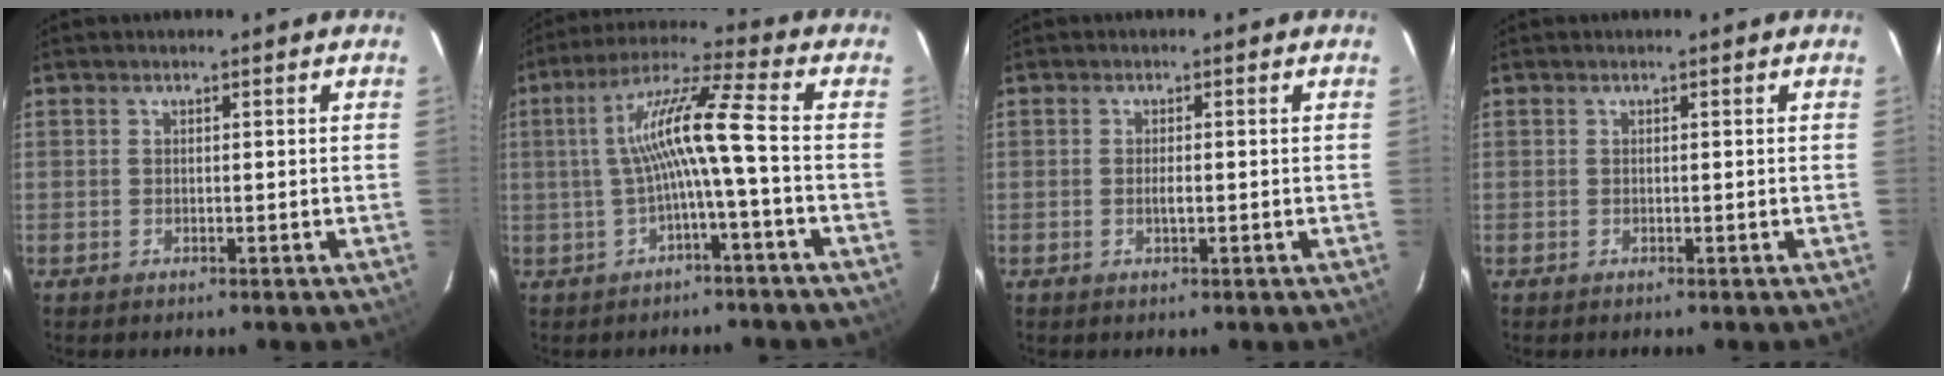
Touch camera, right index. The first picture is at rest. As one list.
[{"total": 9.9, "force": [-1.5, -0.7, 9.7], "torque": [-0.196, 0.016, -0.021]}, {"total": 1.3, "force": [-0.2, 0.4, 1.3], "torque": [-0.025, 0.000, -0.005]}, {"total": 0.0}]